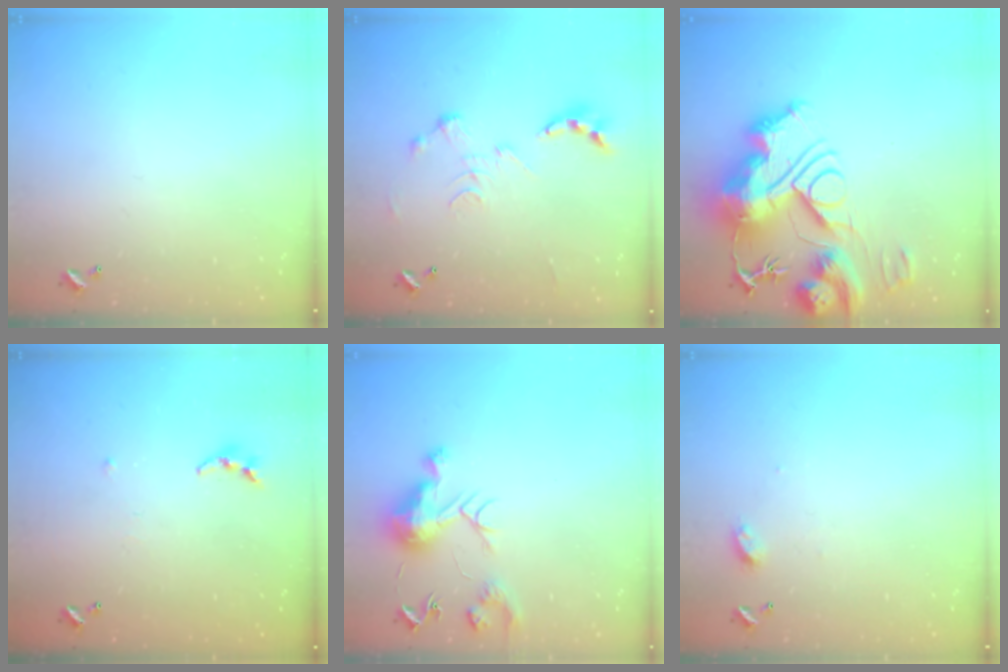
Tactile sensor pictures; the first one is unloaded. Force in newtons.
{"total": 0.0}
{"total": 0.5, "press": 0.5, "slide": 0.0}
{"total": 4.0, "press": 3.9, "slide": 0.5}
{"total": 10.0, "press": 10.0, "slide": 0.6}
{"total": 4.0, "press": 4.0, "slide": 0.5}